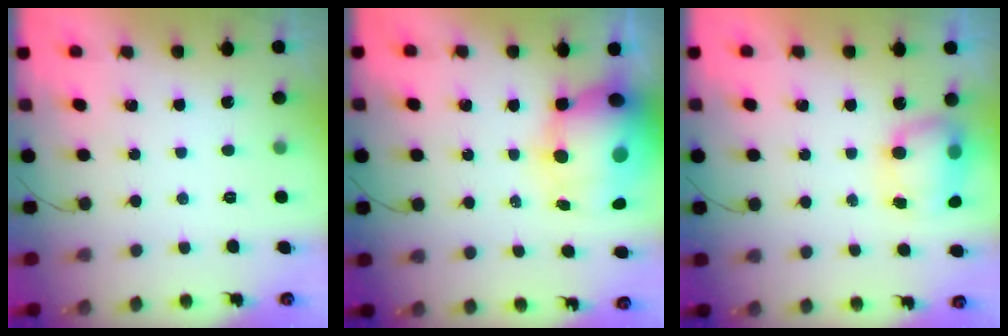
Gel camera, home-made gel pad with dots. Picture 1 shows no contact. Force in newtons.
{"total": 19.4, "press": 18.9, "slide": 4.6}
{"total": 7.6, "press": 7.4, "slide": 1.4}